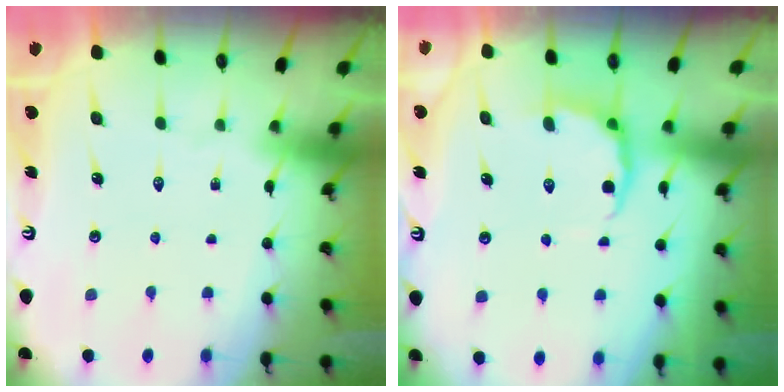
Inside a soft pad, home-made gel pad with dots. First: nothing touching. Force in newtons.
{"total": 5.2, "press": 4.3, "slide": 2.8}